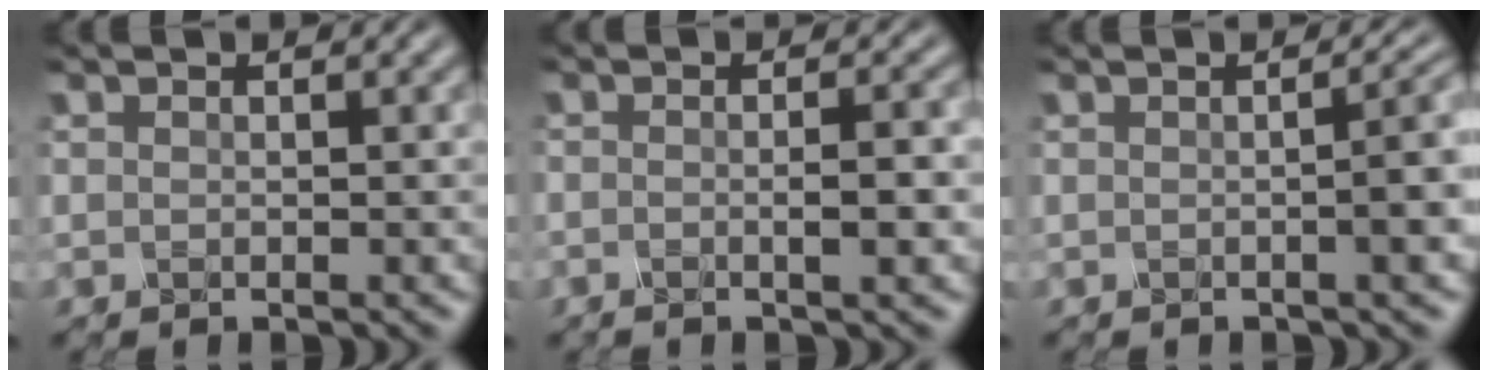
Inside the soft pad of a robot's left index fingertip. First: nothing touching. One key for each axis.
{"total": 2.6, "fx": -0.7, "fy": 0.5, "fz": 2.4, "tx": -0.028, "ty": 0.001, "tz": -0.016}
{"total": 6.2, "fx": 0.3, "fy": 2.9, "fz": 5.5, "tx": -0.029, "ty": 0.037, "tz": -0.018}